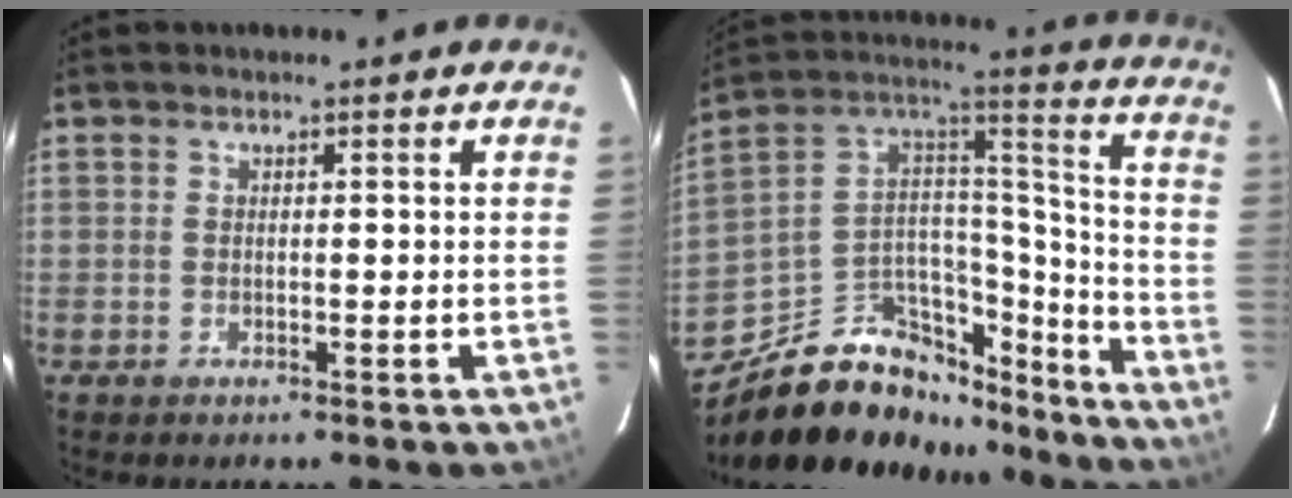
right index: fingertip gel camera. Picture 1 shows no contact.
{"total": 20.0, "force": [-14.5, 11.0, 8.3], "torque": [-0.172, 0.080, -0.214]}